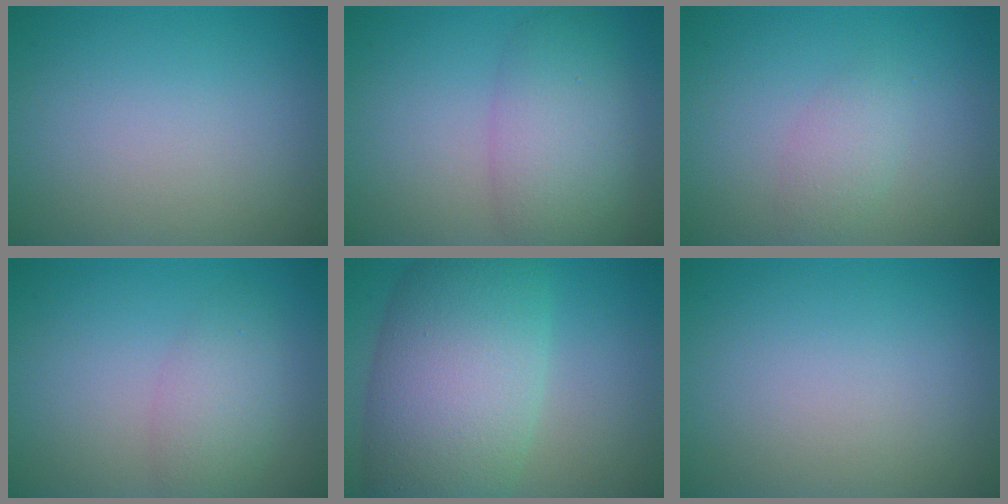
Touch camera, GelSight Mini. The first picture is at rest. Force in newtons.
{"total": 5.8, "press": 5.8, "slide": 0.1}
{"total": 1.9, "press": 1.9, "slide": 0.1}
{"total": 3.0, "press": 3.0, "slide": 0.0}
{"total": 11.3, "press": 11.3, "slide": 0.5}
{"total": 0.0}